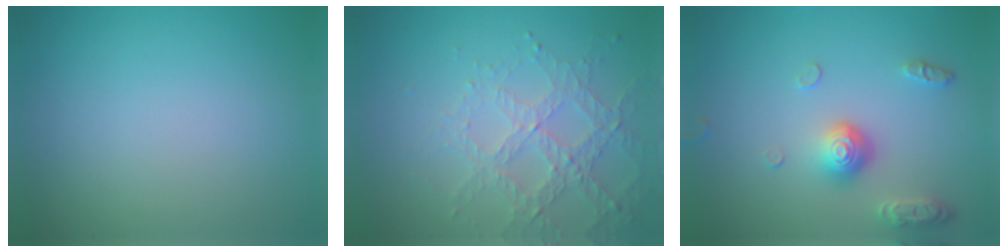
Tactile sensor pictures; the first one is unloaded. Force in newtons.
{"total": 3.1, "press": 3.0, "slide": 0.8}
{"total": 3.8, "press": 3.0, "slide": 2.5}